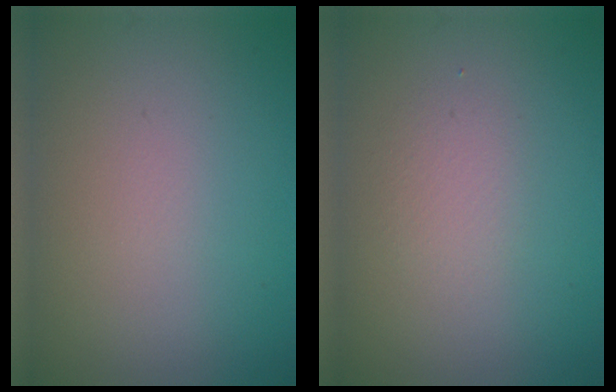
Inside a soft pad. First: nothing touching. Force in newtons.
{"total": 1.4, "press": 1.4, "slide": 0.1}